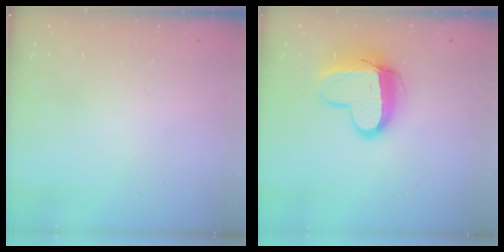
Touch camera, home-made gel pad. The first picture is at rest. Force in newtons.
{"total": 12.7, "press": 12.7, "slide": 1.1}